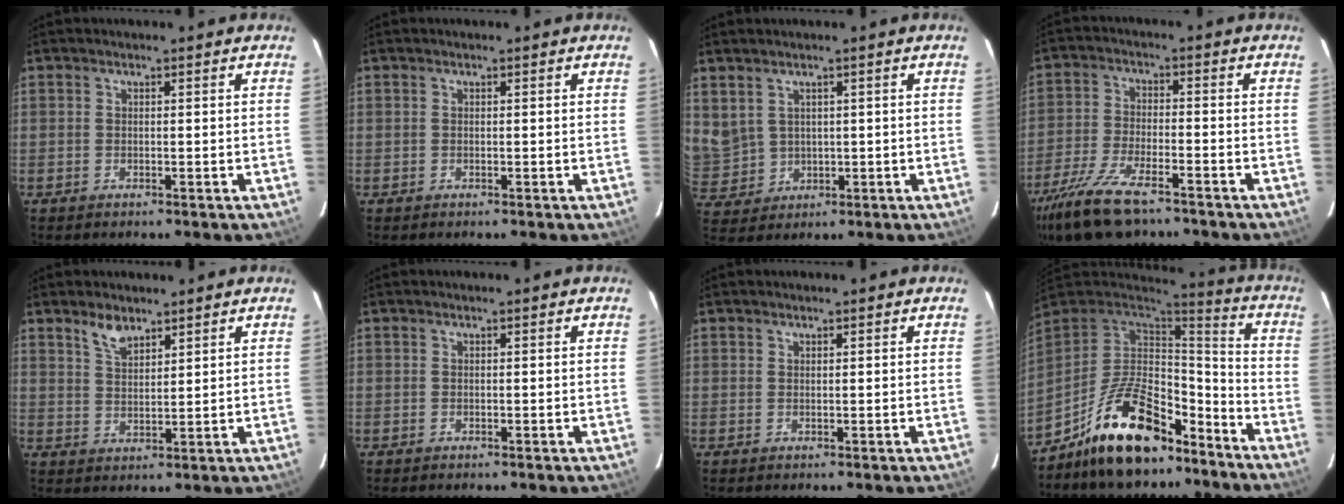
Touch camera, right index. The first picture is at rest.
{"total": 0.0}
{"total": 8.3, "force": [3.3, 7.0, 2.9], "torque": [-0.075, 0.011, 0.095]}
{"total": 14.5, "force": [-10.9, 4.6, 8.4], "torque": [-0.195, -0.035, -0.203]}
{"total": 4.4, "force": [3.4, 1.6, 2.3], "torque": [-0.041, 0.003, 0.064]}
{"total": 0.0}
{"total": 0.6, "force": [0.4, 0.5, 0.0], "torque": [0.001, 0.002, 0.006]}
{"total": 19.8, "force": [-13.3, 8.6, 11.8], "torque": [-0.231, 0.017, -0.216]}